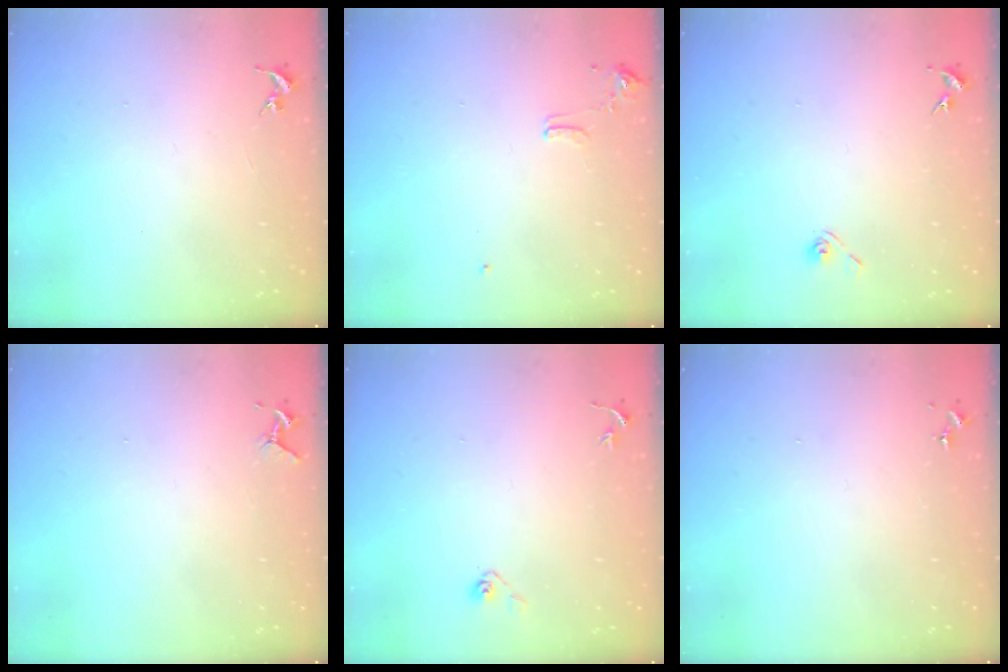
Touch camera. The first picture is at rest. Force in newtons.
{"total": 9.2, "press": 9.2, "slide": 1.0}
{"total": 4.3, "press": 3.9, "slide": 1.9}
{"total": 4.0, "press": 3.9, "slide": 0.4}
{"total": 3.6, "press": 3.3, "slide": 1.5}
{"total": 0.0}